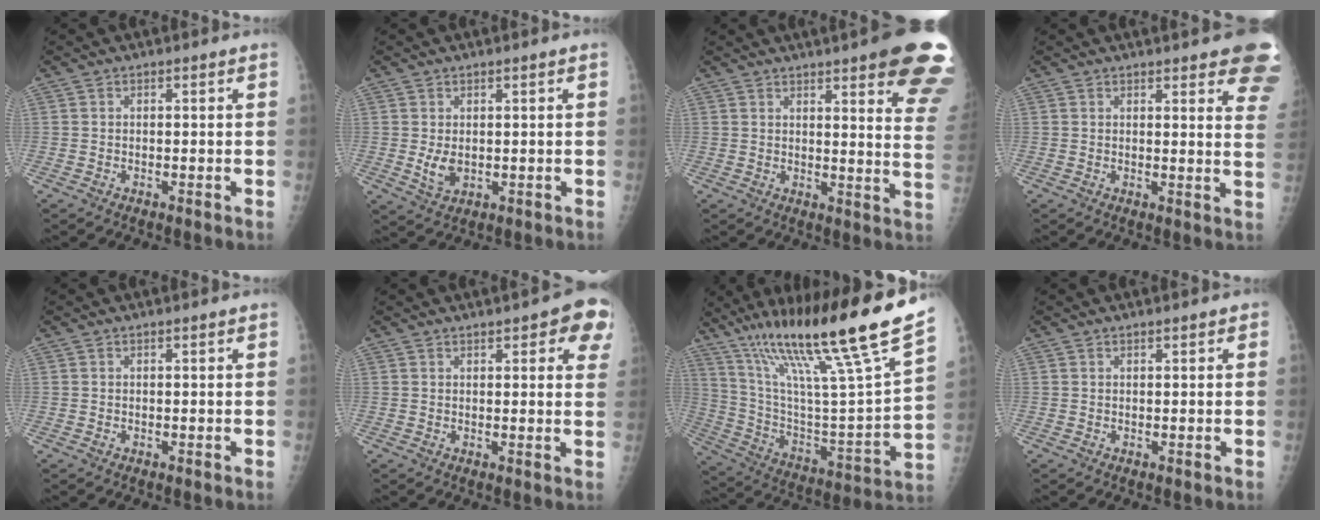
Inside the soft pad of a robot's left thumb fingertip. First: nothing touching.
{"total": 3.5, "force": [0.3, 2.1, 2.8], "torque": [-0.042, -0.011, 0.014]}
{"total": 19.1, "force": [11.8, 3.7, 14.6], "torque": [-0.153, -0.046, 0.129]}
{"total": 12.5, "force": [8.4, 3.4, 8.6], "torque": [-0.072, -0.036, 0.078]}
{"total": 0.0}
{"total": 8.1, "force": [4.1, 2.8, 6.3], "torque": [-0.045, -0.010, 0.041]}
{"total": 30.1, "force": [20.0, 2.0, 22.3], "torque": [-0.363, -0.056, 0.345]}
{"total": 0.8, "force": [0.5, 0.3, 0.5], "torque": [-0.005, 0.000, 0.006]}